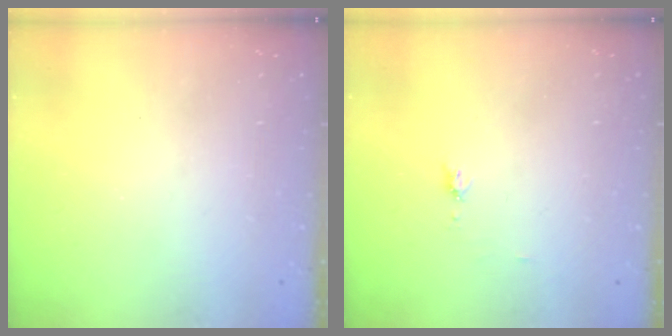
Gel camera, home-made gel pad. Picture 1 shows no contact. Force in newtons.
{"total": 4.8, "press": 4.7, "slide": 0.6}